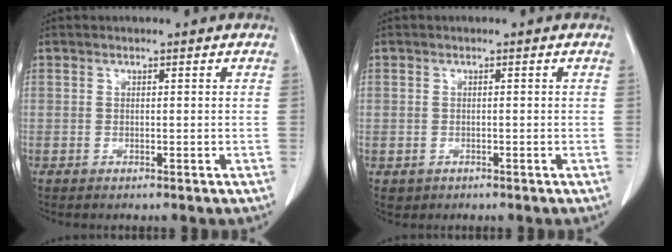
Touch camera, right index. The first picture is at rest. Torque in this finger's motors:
{"motor_torque": [-0.37, 0.06, -1.05, -0.21]}